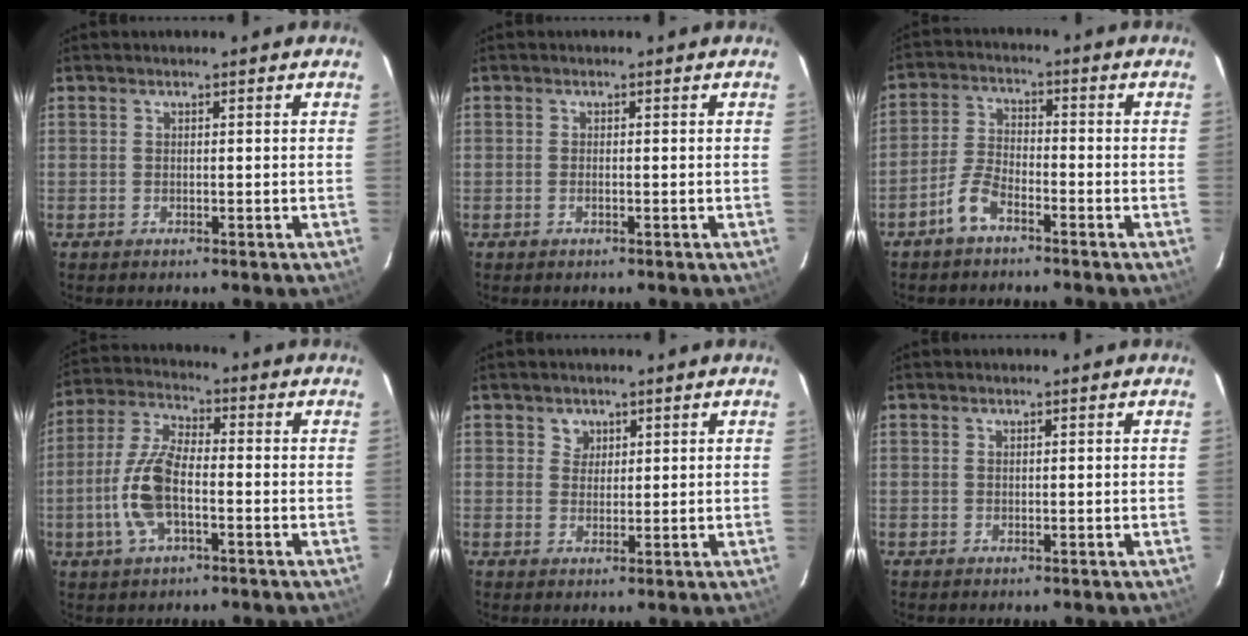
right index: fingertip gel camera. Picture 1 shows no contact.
{"total": 0.7, "force": [-0.3, 0.2, 0.7], "torque": [-0.014, 0.001, -0.005]}
{"total": 5.5, "force": [-3.9, 2.0, 3.3], "torque": [-0.078, 0.010, -0.080]}
{"total": 11.0, "force": [-3.0, 4.3, 9.7], "torque": [-0.212, 0.006, -0.061]}
{"total": 2.4, "force": [1.3, 2.0, 0.0], "torque": [0.011, 0.011, 0.021]}
{"total": 0.0}